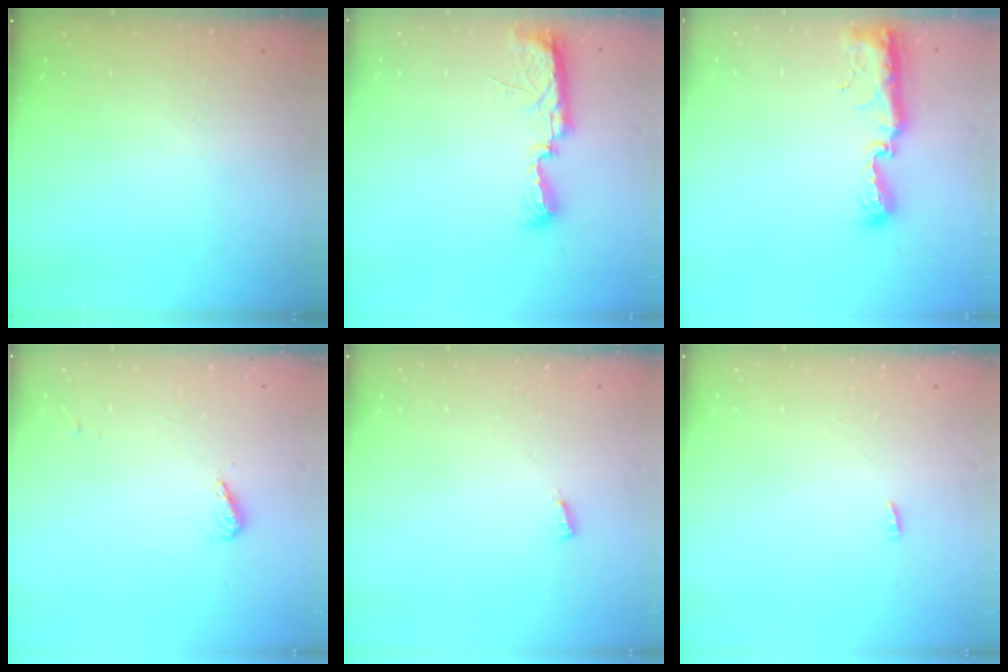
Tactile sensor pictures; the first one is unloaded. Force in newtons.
{"total": 8.5, "press": 8.3, "slide": 2.0}
{"total": 11.2, "press": 10.1, "slide": 4.8}
{"total": 3.6, "press": 3.5, "slide": 1.1}
{"total": 3.4, "press": 3.4, "slide": 0.3}
{"total": 6.6, "press": 2.7, "slide": 6.1}